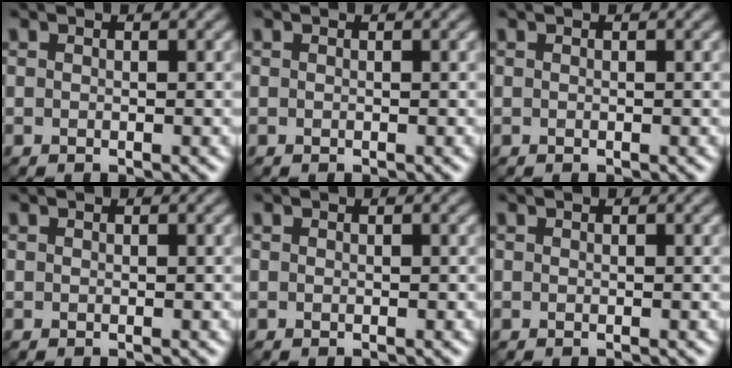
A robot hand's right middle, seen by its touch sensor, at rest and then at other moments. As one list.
[{"total": 0.0}, {"total": 0.0}, {"total": 0.0}, {"total": 0.0}, {"total": 0.0}]